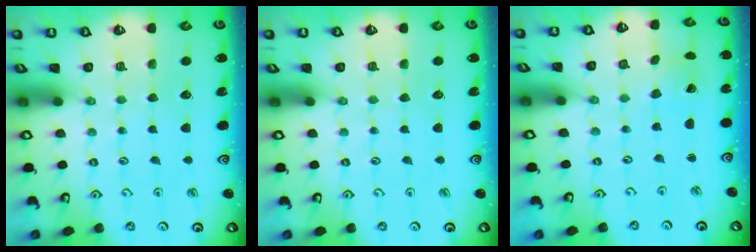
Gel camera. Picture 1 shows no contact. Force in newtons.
{"total": 0.0}
{"total": 0.9, "press": 0.9, "slide": 0.1}